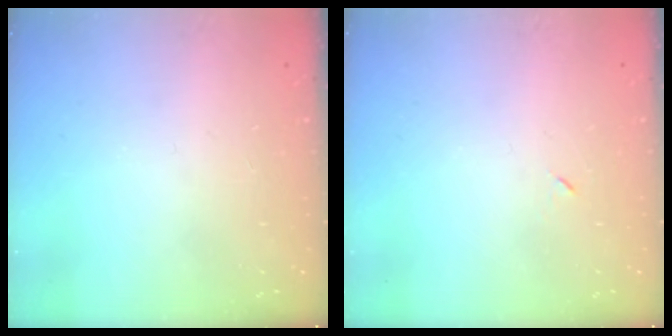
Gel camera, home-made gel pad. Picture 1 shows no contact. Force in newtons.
{"total": 3.3, "press": 3.2, "slide": 0.7}